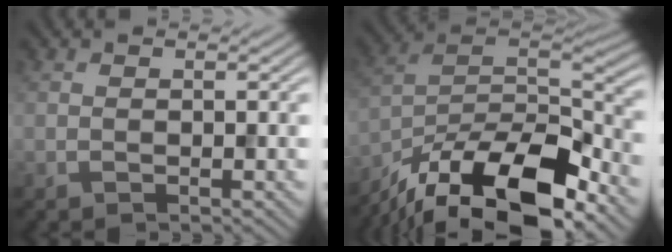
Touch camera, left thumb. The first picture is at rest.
{"total": 17.2, "force": [-12.2, 6.4, 10.3], "torque": [-0.221, -0.023, -0.214]}